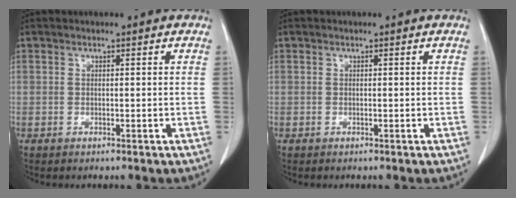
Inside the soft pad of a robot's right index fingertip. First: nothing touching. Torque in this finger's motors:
{"motor_torque": [0.00, 0.00, 0.00, 0.00]}